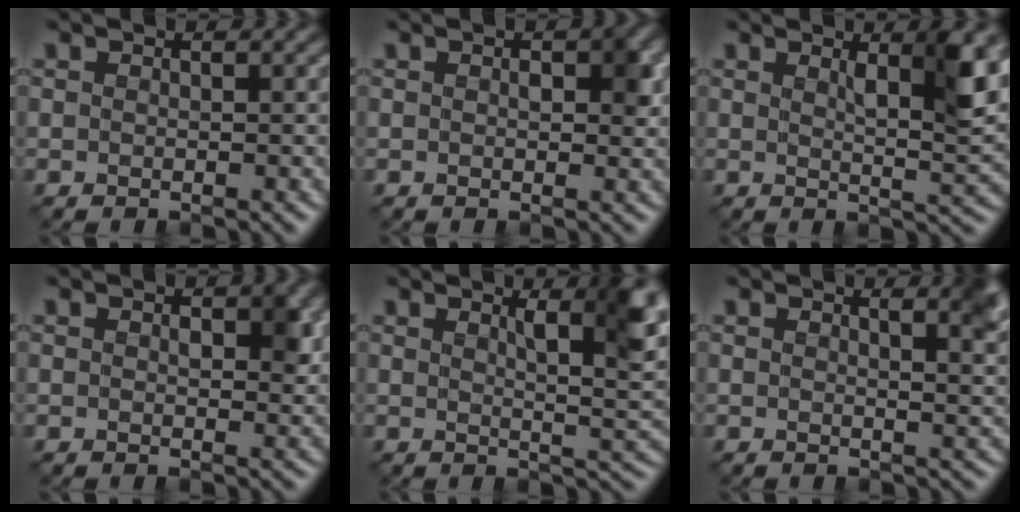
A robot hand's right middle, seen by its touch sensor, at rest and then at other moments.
{"total": 2.5, "force": [0.4, 1.4, 2.0], "torque": [-0.024, -0.002, 0.007]}
{"total": 5.2, "force": [1.8, 1.2, 4.7], "torque": [-0.067, -0.006, 0.030]}
{"total": 2.3, "force": [0.5, 1.2, 1.9], "torque": [-0.022, -0.004, 0.011]}
{"total": 6.4, "force": [2.6, 1.7, 5.6], "torque": [-0.061, -0.001, 0.042]}
{"total": 4.0, "force": [2.1, 1.5, 3.0], "torque": [-0.017, 0.005, 0.021]}